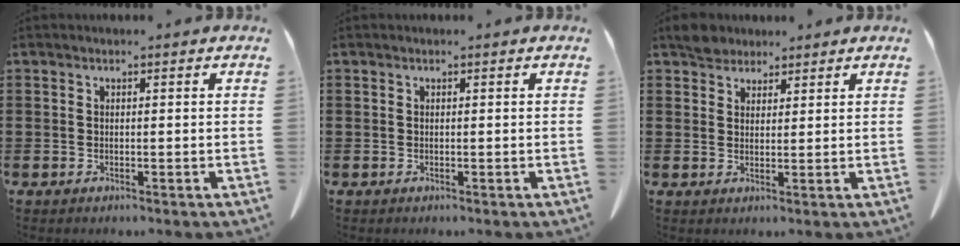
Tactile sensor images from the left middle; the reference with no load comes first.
{"total": 0.0}
{"total": 3.5, "force": [3.0, 1.6, 0.7], "torque": [-0.017, 0.003, 0.058]}